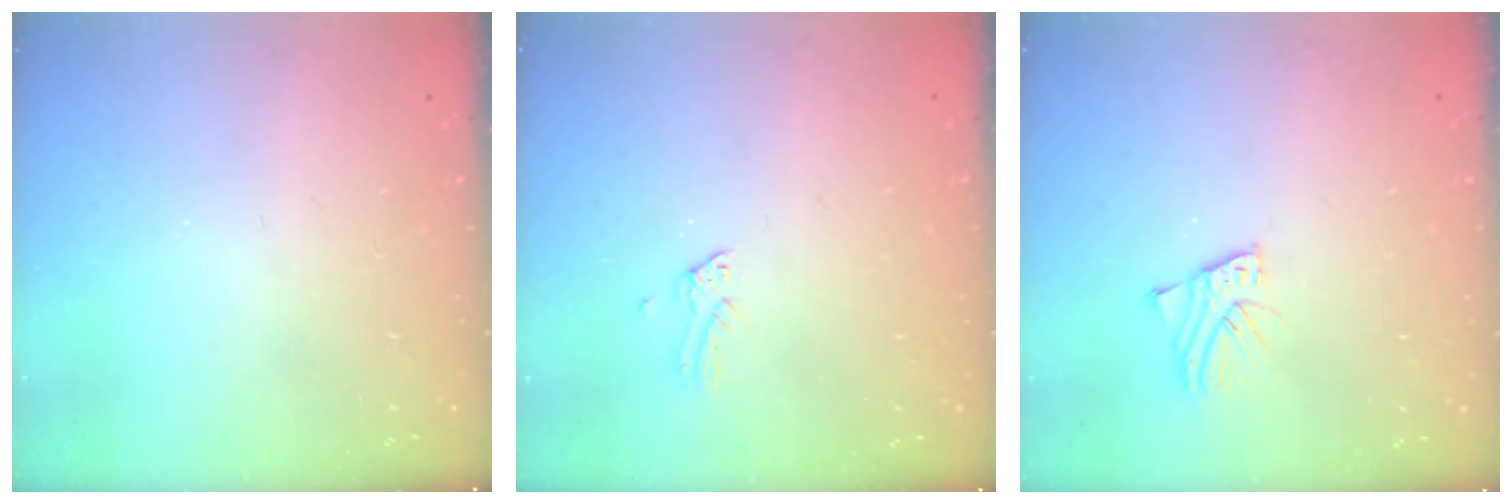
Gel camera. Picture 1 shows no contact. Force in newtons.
{"total": 0.0}
{"total": 2.7, "press": 2.7, "slide": 0.1}